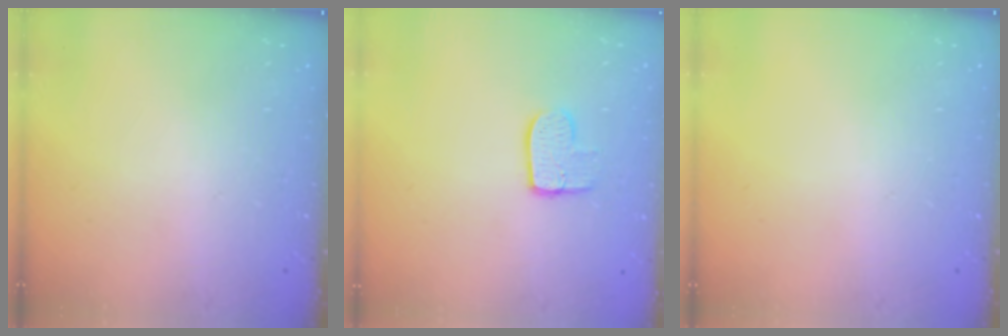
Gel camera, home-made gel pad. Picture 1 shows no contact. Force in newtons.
{"total": 7.9, "press": 7.9, "slide": 0.5}
{"total": 0.0}